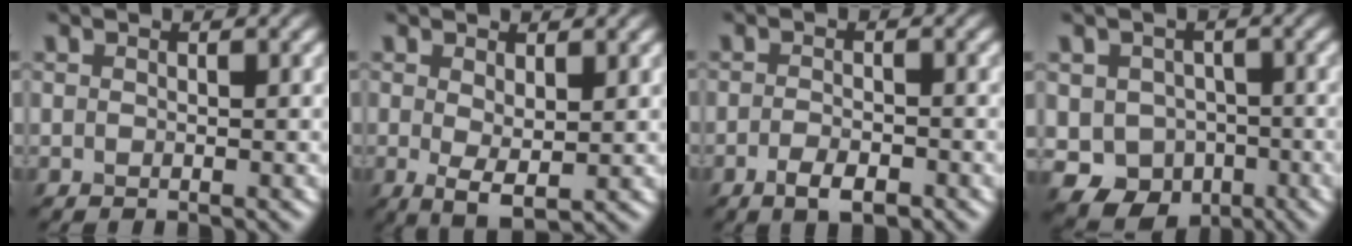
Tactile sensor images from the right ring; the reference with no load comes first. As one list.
[{"total": 2.5, "force": [0.5, 1.0, 2.2], "torque": [-0.043, -0.007, 0.012]}, {"total": 2.5, "force": [-1.2, 1.0, 1.9], "torque": [-0.038, -0.003, -0.023]}, {"total": 7.2, "force": [-2.1, 6.2, 3.0], "torque": [-0.028, -0.012, -0.049]}]